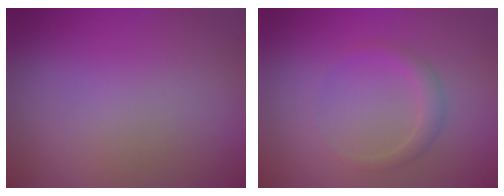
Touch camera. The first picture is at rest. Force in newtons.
{"total": 1.5, "press": 1.5, "slide": 0.0}